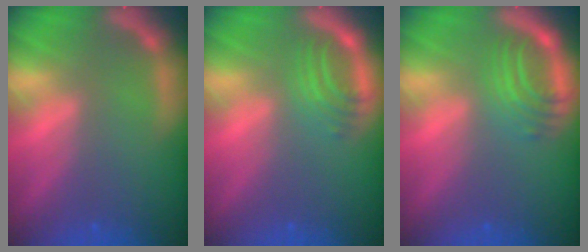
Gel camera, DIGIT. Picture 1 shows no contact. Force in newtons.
{"total": 3.4}
{"total": 4.5}